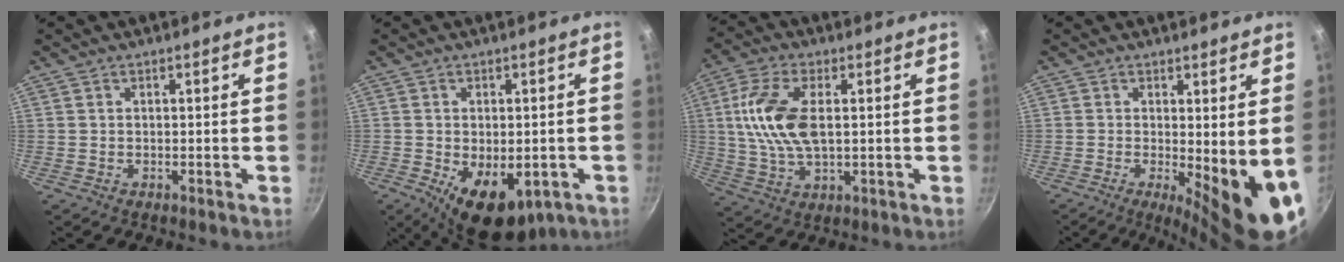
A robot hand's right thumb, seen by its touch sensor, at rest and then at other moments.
{"total": 12.2, "force": [-4.1, 6.9, 9.1], "torque": [-0.108, -0.005, -0.041]}
{"total": 12.3, "force": [1.7, 6.3, 10.5], "torque": [-0.210, 0.004, 0.031]}
{"total": 11.1, "force": [-2.0, 2.6, 10.6], "torque": [-0.119, -0.016, -0.020]}